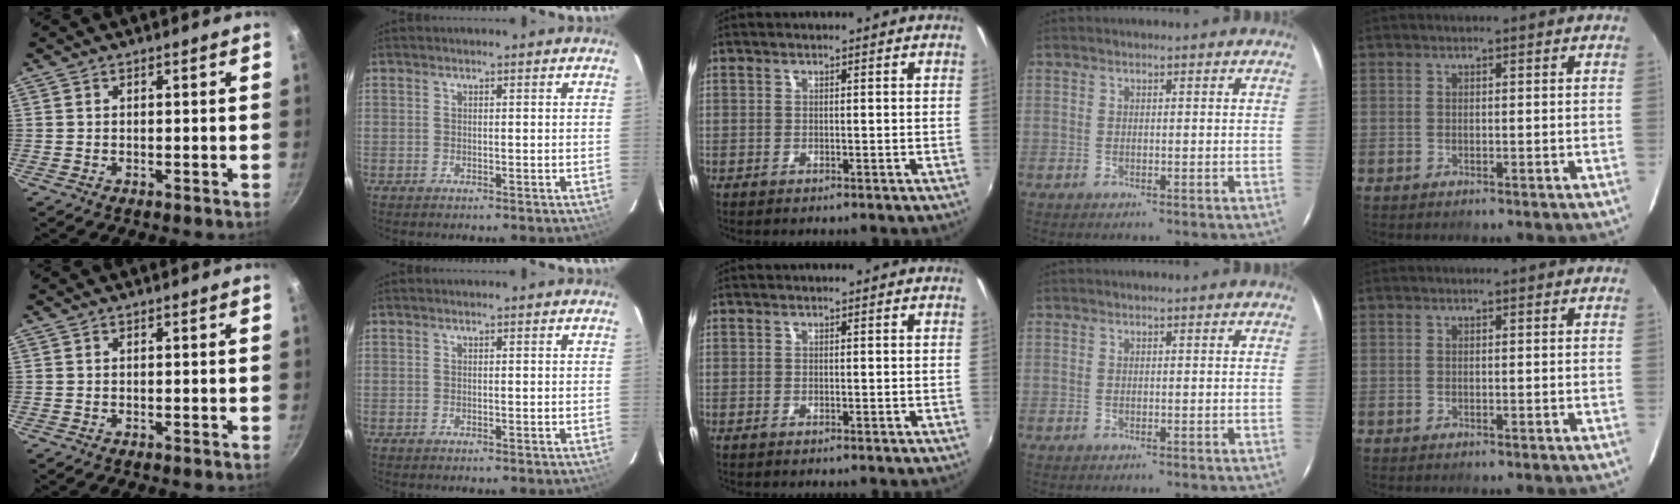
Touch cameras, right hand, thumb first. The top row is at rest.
{}